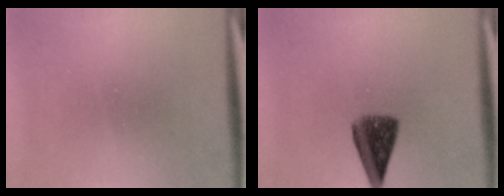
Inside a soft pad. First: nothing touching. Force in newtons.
{"total": 5.6}